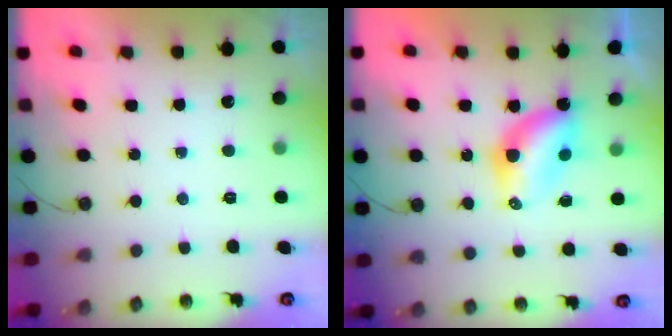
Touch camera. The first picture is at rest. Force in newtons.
{"total": 6.8, "press": 6.8, "slide": 0.2}